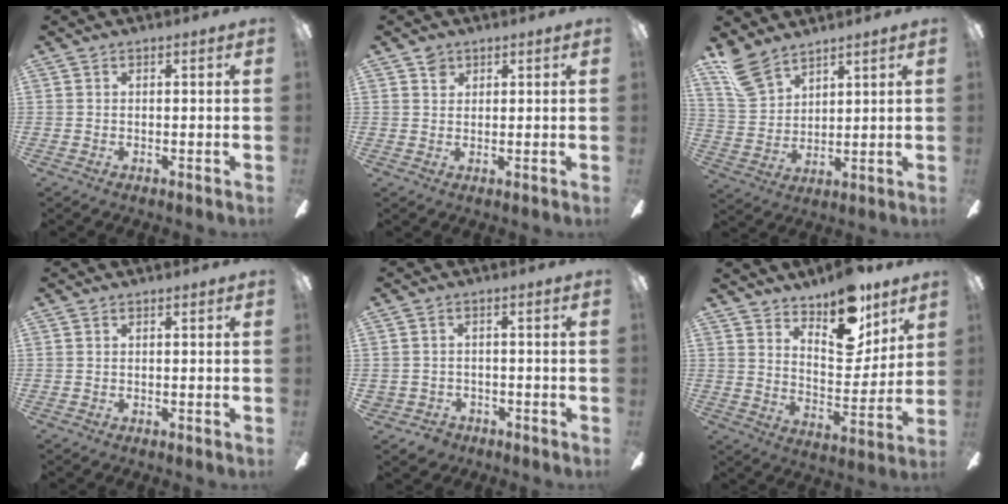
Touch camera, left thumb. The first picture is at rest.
{"total": 2.3, "force": [1.5, 1.6, 0.7], "torque": [-0.007, -0.001, 0.027]}
{"total": 11.0, "force": [8.9, 5.3, 3.9], "torque": [-0.099, -0.033, 0.177]}
{"total": 0.0}
{"total": 2.5, "force": [-1.3, 2.1, 0.2], "torque": [-0.013, 0.005, -0.029]}
{"total": 14.6, "force": [11.0, 6.6, 7.0], "torque": [-0.084, -0.074, 0.193]}